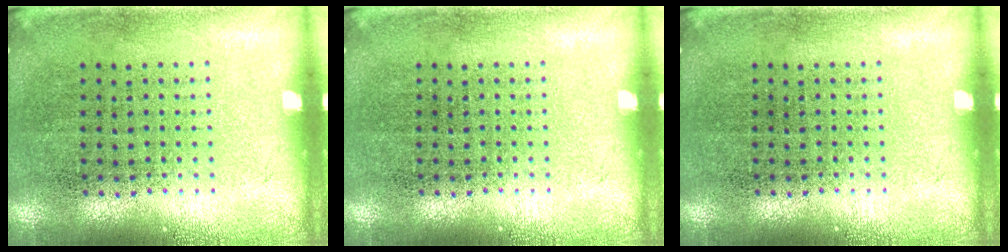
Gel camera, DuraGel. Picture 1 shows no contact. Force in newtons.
{"total": 0.0}
{"total": 0.0}